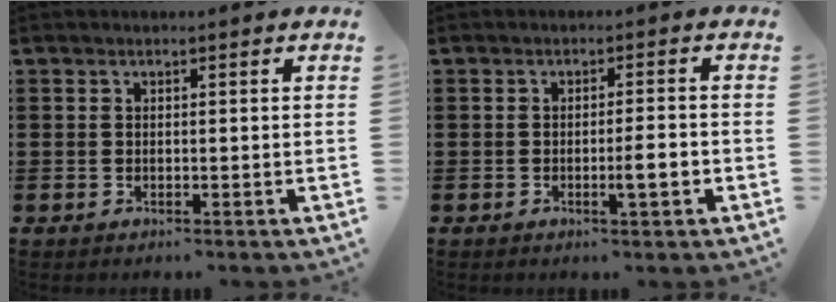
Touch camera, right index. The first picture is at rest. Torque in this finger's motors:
{"motor_torque": [0.62, -0.10, 0.19, 0.05]}